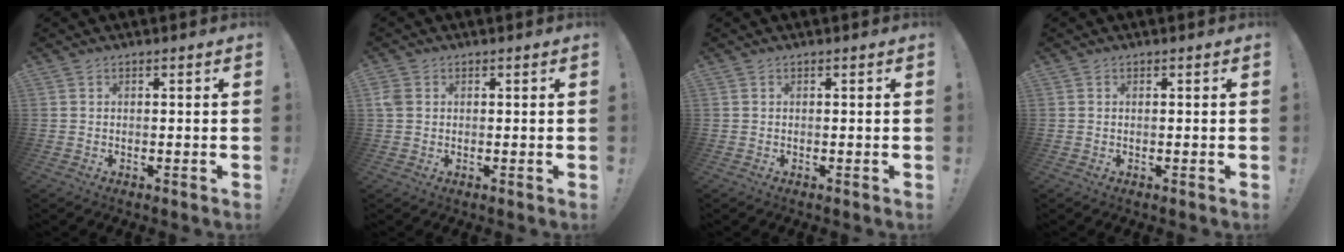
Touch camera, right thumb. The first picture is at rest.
{"total": 3.2, "force": [0.8, 2.5, 1.8], "torque": [-0.033, 0.007, 0.018]}
{"total": 0.0}
{"total": 0.0}